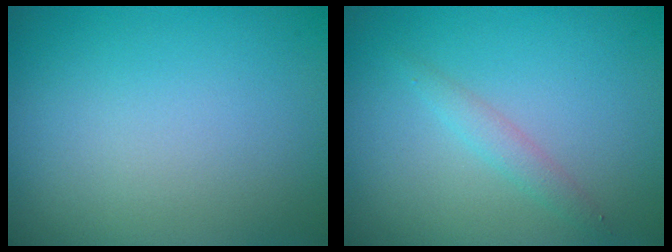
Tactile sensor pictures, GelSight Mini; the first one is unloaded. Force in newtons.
{"total": 1.4, "press": 1.4, "slide": 0.0}